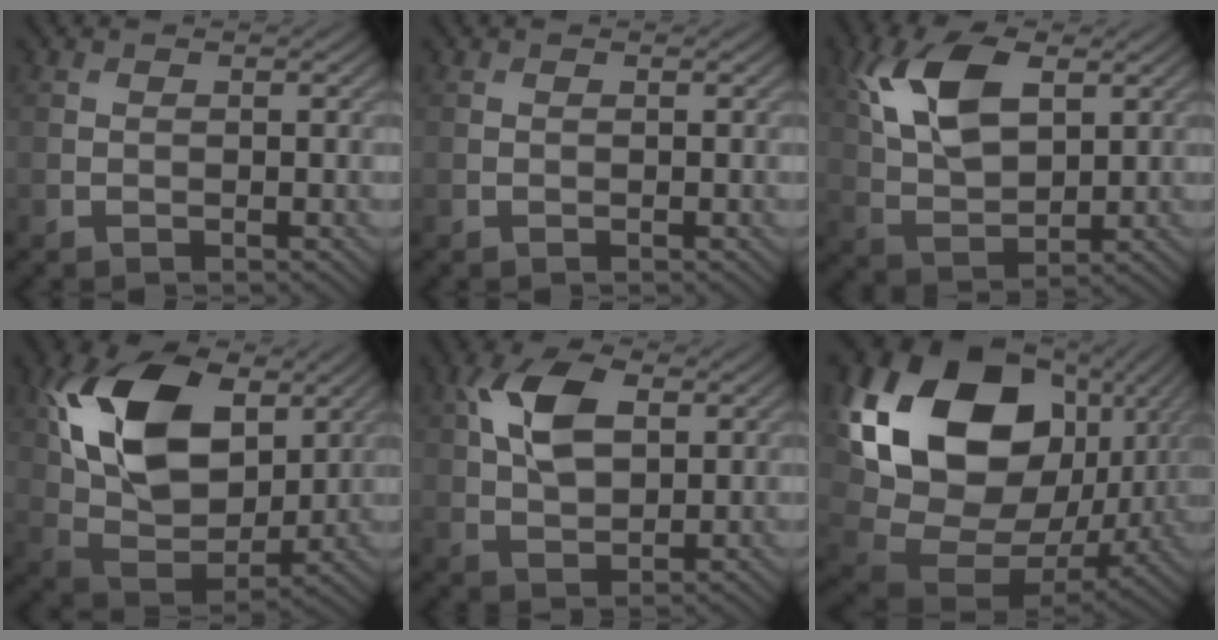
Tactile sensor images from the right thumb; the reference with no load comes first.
{"total": 0.0}
{"total": 10.4, "force": [3.9, 5.4, 8.0], "torque": [-0.180, 0.011, 0.074]}
{"total": 15.7, "force": [5.4, 9.8, 11.0], "torque": [-0.233, 0.010, 0.104]}
{"total": 8.1, "force": [2.4, 4.6, 6.2], "torque": [-0.138, 0.013, 0.038]}
{"total": 22.4, "force": [6.3, 16.5, 13.8], "torque": [-0.328, -0.011, 0.144]}